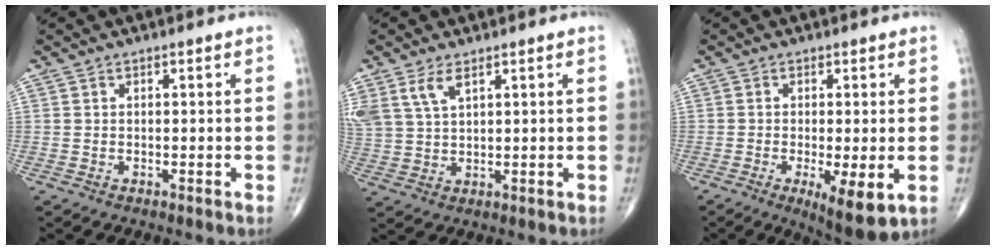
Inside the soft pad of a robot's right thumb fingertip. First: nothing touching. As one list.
[{"total": 6.2, "force": [3.4, 2.9, 4.3], "torque": [-0.098, -0.003, 0.077]}, {"total": 8.3, "force": [-2.4, 2.2, 7.7], "torque": [-0.118, -0.023, -0.035]}]